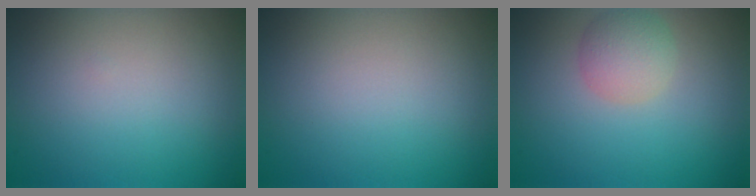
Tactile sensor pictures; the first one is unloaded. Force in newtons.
{"total": 0.0}
{"total": 2.8, "press": 2.8, "slide": 0.2}